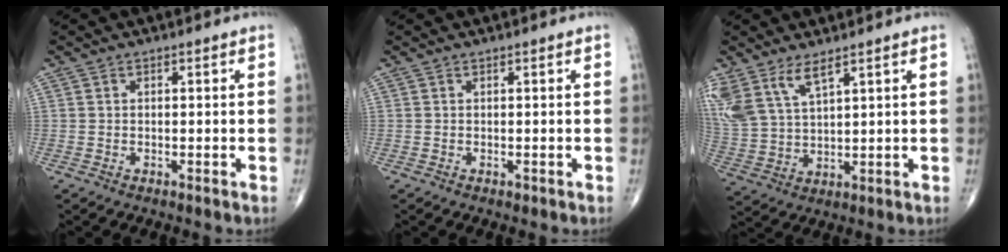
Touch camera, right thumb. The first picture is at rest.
{"total": 0.0}
{"total": 10.6, "force": [6.7, 4.3, 7.1], "torque": [-0.161, -0.021, 0.148]}